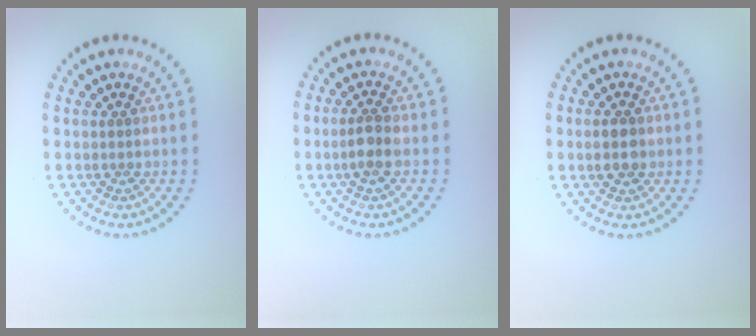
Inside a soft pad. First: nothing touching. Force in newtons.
{"total": 1.9, "press": 1.8, "slide": 0.7}
{"total": 2.7, "press": 2.7, "slide": 0.2}